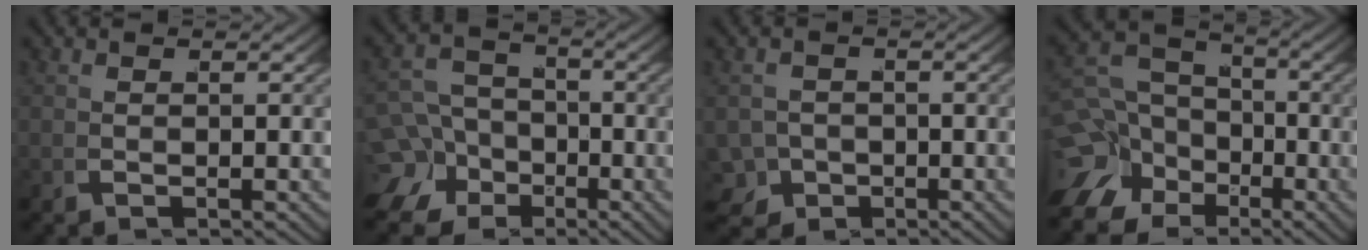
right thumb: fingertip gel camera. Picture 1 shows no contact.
{"total": 8.6, "force": [-2.4, 7.1, 4.1], "torque": [-0.059, -0.039, -0.034]}
{"total": 4.6, "force": [-2.2, 3.6, 1.8], "torque": [-0.032, -0.026, -0.028]}
{"total": 9.3, "force": [-1.5, 7.6, 5.1], "torque": [-0.081, -0.033, -0.017]}